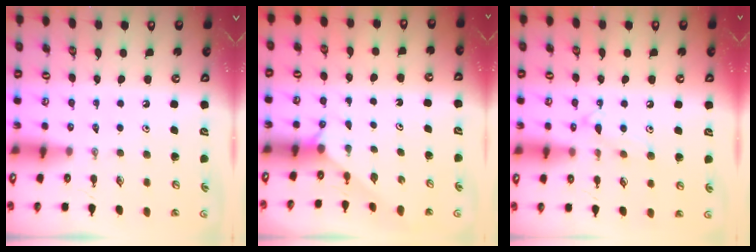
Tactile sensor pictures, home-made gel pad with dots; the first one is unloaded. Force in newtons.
{"total": 2.2, "press": 2.2, "slide": 0.2}
{"total": 9.3, "press": 9.3, "slide": 0.7}